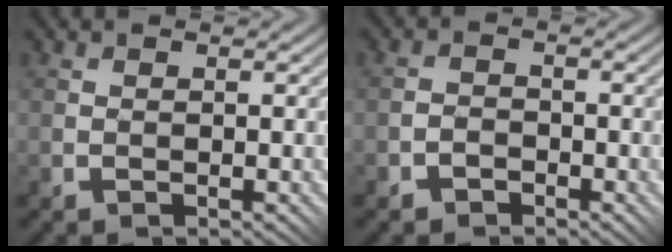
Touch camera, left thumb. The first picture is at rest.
{"total": 1.6, "force": [-1.3, 0.9, 0.2], "torque": [0.008, 0.008, -0.034]}